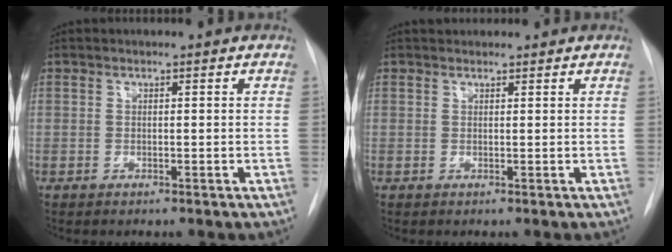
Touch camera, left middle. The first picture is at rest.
{"total": 2.2, "force": [2.0, 0.7, 0.4], "torque": [-0.005, 0.025, 0.030]}